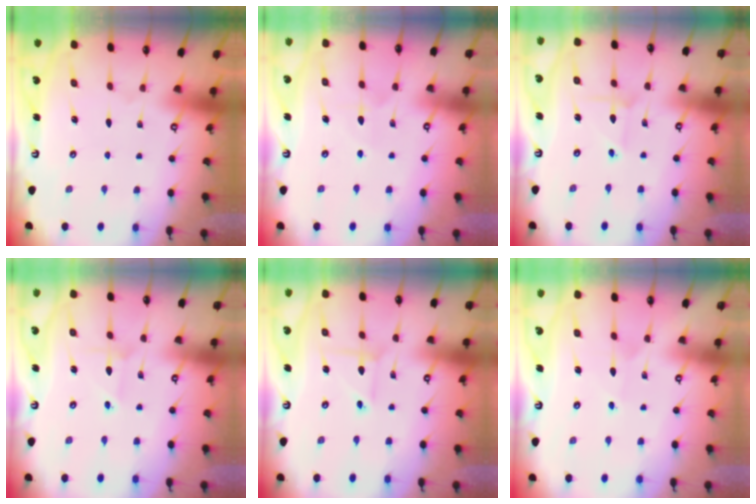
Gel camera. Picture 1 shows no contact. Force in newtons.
{"total": 4.5, "press": 4.4, "slide": 0.2}
{"total": 2.0, "press": 2.0, "slide": 0.3}
{"total": 1.9, "press": 1.9, "slide": 0.3}
{"total": 2.8, "press": 2.8, "slide": 0.3}
{"total": 3.0, "press": 3.0, "slide": 0.2}